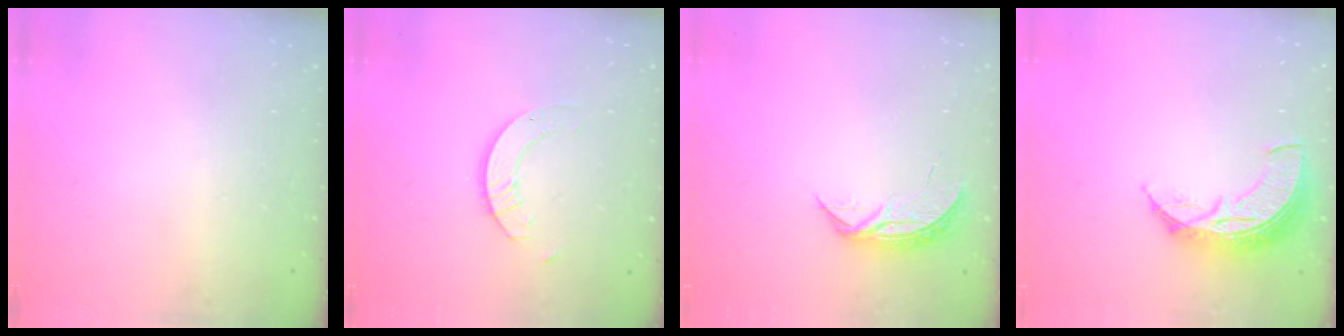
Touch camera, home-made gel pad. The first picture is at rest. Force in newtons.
{"total": 3.5, "press": 3.5, "slide": 0.1}
{"total": 5.8, "press": 5.8, "slide": 0.6}
{"total": 9.8, "press": 9.8, "slide": 0.9}